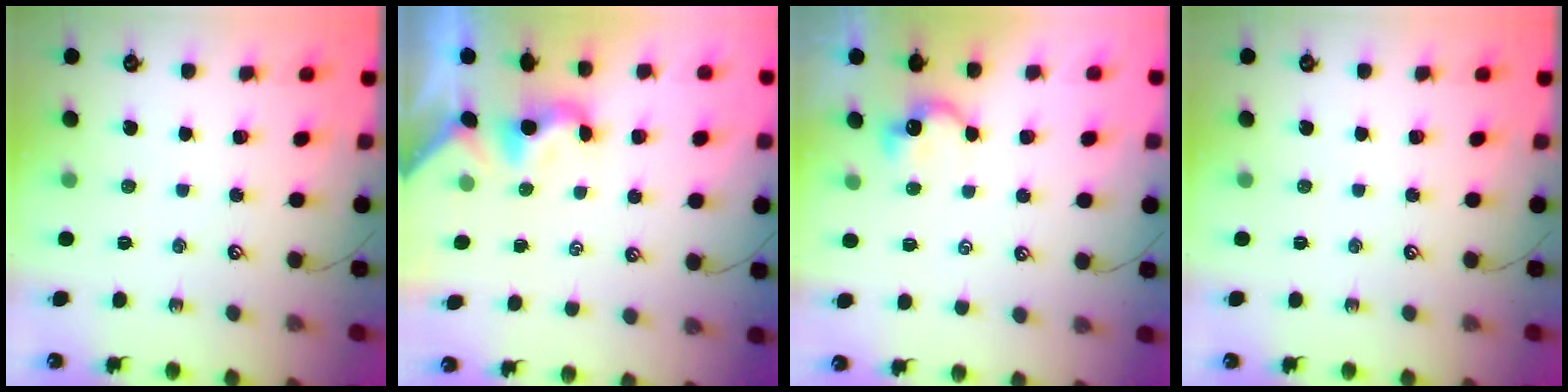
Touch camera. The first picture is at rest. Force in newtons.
{"total": 1.9, "press": 1.9, "slide": 0.5}
{"total": 1.9, "press": 1.9, "slide": 0.4}
{"total": 0.0}